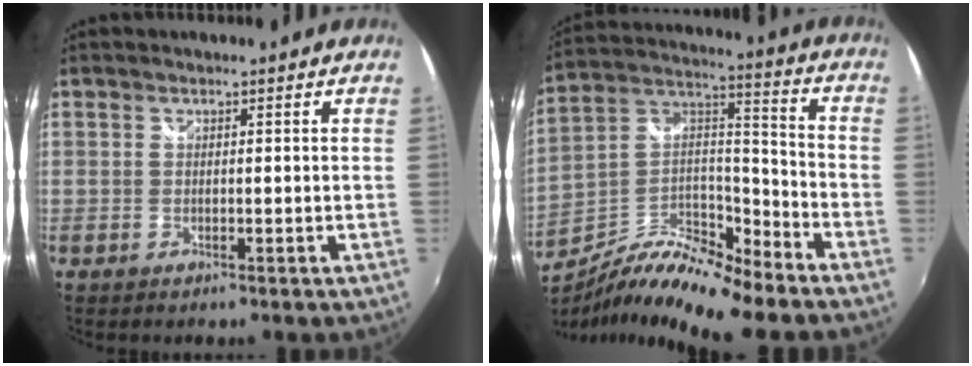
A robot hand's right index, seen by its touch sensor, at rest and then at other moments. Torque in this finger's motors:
{"motor_torque": [0.13, -0.12, 0.12, 0.02]}